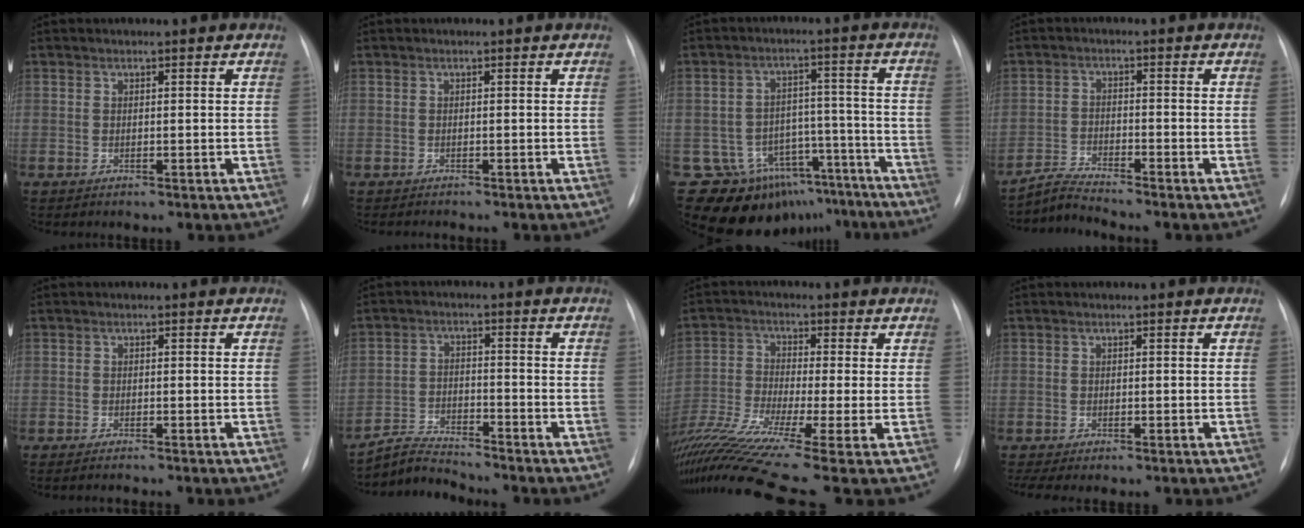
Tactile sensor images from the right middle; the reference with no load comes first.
{"total": 0.9, "force": [-0.8, -0.1, 0.3], "torque": [-0.007, -0.004, -0.010]}
{"total": 15.1, "force": [-11.2, 9.9, 2.1], "torque": [-0.024, 0.068, -0.142]}
{"total": 3.9, "force": [-3.7, -1.2, -0.2], "torque": [-0.008, -0.022, -0.074]}
{"total": 2.4, "force": [-2.0, -0.1, 1.3], "torque": [-0.015, -0.001, -0.025]}
{"total": 5.1, "force": [-5.0, -0.7, -0.7], "torque": [0.003, -0.010, -0.093]}
{"total": 14.1, "force": [-9.8, -1.3, 10.1], "torque": [-0.215, -0.028, -0.179]}
{"total": 1.8, "force": [-1.3, 0.2, 1.2], "torque": [-0.025, -0.008, -0.021]}